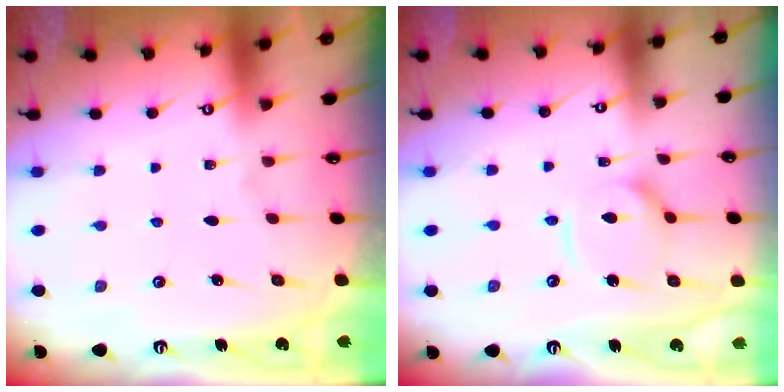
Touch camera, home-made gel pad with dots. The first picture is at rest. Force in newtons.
{"total": 9.7, "press": 9.7, "slide": 1.0}